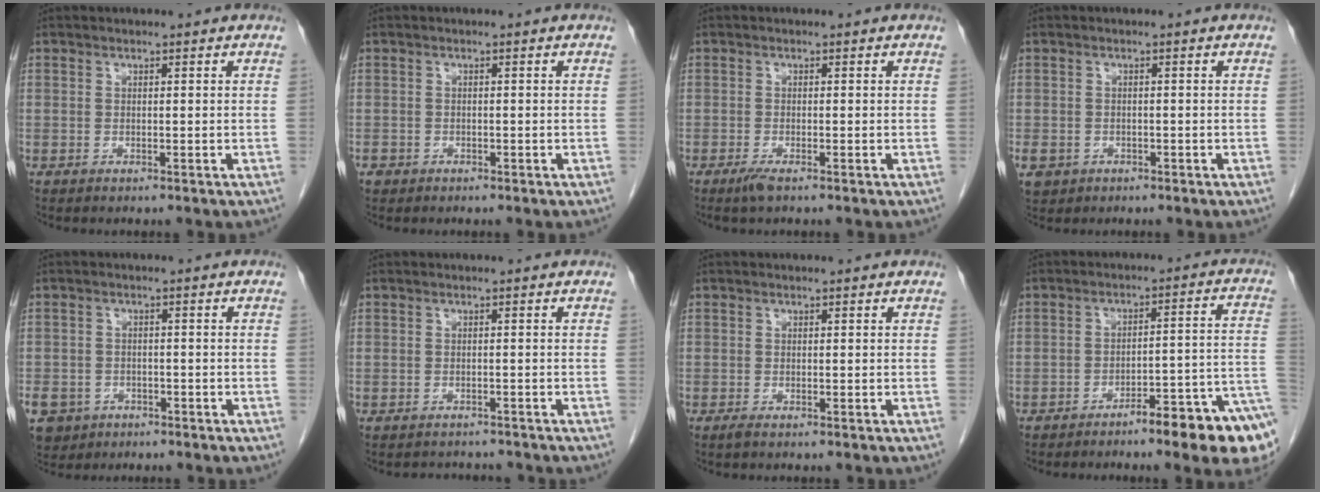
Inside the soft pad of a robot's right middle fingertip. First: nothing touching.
{"total": 1.3, "force": [-0.8, 1.0, 0.2], "torque": [-0.008, 0.004, -0.012]}
{"total": 1.7, "force": [-1.1, 0.1, 1.2], "torque": [-0.029, -0.005, -0.023]}
{"total": 5.4, "force": [-2.6, 4.5, 1.5], "torque": [-0.044, -0.001, -0.038]}
{"total": 9.3, "force": [-4.7, 7.6, 2.5], "torque": [-0.078, 0.004, -0.070]}
{"total": 2.9, "force": [-2.7, 0.9, -0.1], "torque": [0.000, -0.005, -0.038]}
{"total": 0.6, "force": [-0.5, 0.0, 0.4], "torque": [-0.010, -0.002, -0.009]}
{"total": 11.0, "force": [-6.3, 0.6, 9.0], "torque": [-0.087, 0.019, -0.086]}